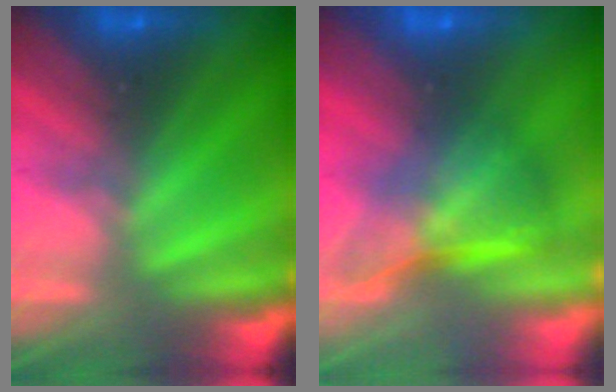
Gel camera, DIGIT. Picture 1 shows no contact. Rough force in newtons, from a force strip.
{"total": 11.6}